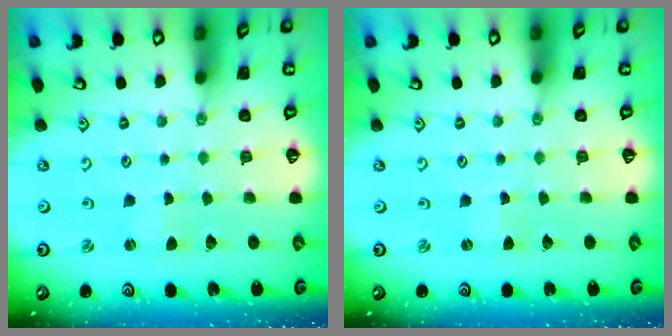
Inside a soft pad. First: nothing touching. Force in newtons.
{"total": 0.0}